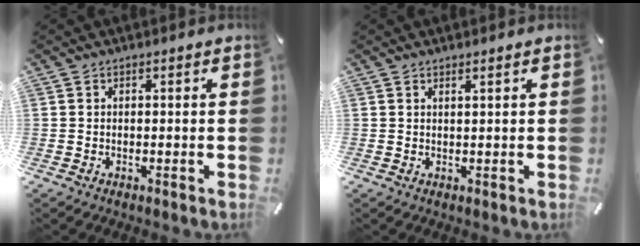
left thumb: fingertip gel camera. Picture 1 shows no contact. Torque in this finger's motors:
{"motor_torque": [-0.09, -0.36, -0.23, 0.11, 0.02]}